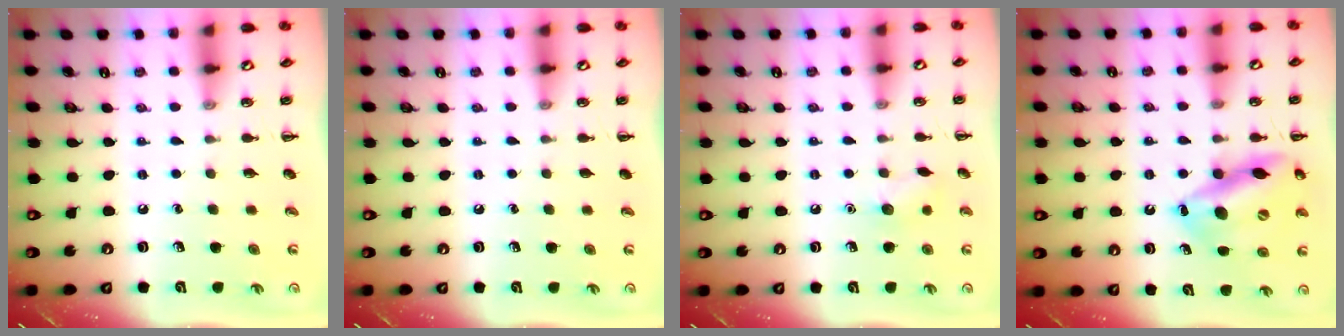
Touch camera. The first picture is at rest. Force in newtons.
{"total": 0.0}
{"total": 6.6, "press": 6.5, "slide": 1.4}
{"total": 16.2, "press": 15.7, "slide": 3.8}